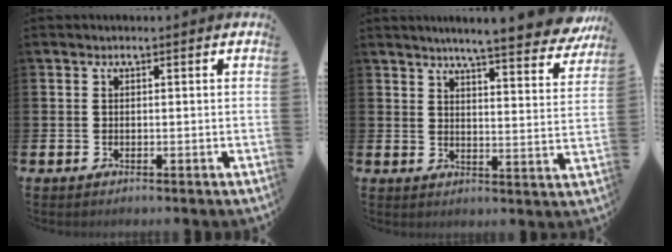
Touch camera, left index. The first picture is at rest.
{"total": 6.8, "force": [6.3, 0.0, 2.7], "torque": [-0.051, -0.041, 0.104]}